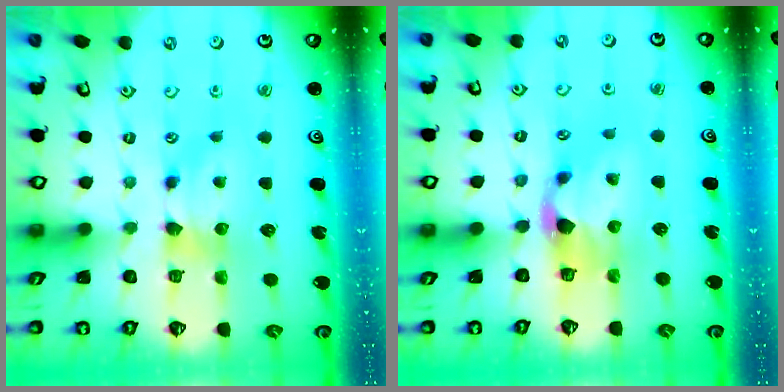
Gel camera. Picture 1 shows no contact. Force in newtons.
{"total": 2.9, "press": 2.5, "slide": 1.5}